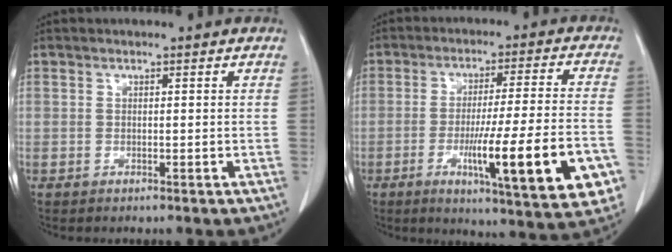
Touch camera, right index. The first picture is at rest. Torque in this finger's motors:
{"motor_torque": [1.63, -0.51, 0.63, 0.21]}